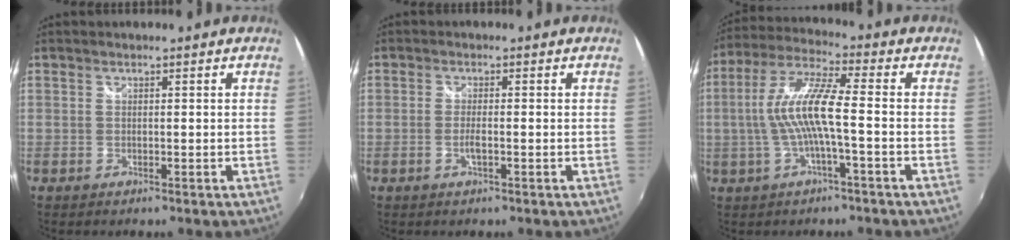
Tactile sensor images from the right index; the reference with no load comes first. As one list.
[{"total": 2.1, "force": [-0.7, 0.4, 2.0], "torque": [-0.040, -0.003, -0.012]}, {"total": 10.5, "force": [-1.5, 1.0, 10.3], "torque": [-0.208, 0.008, -0.026]}]